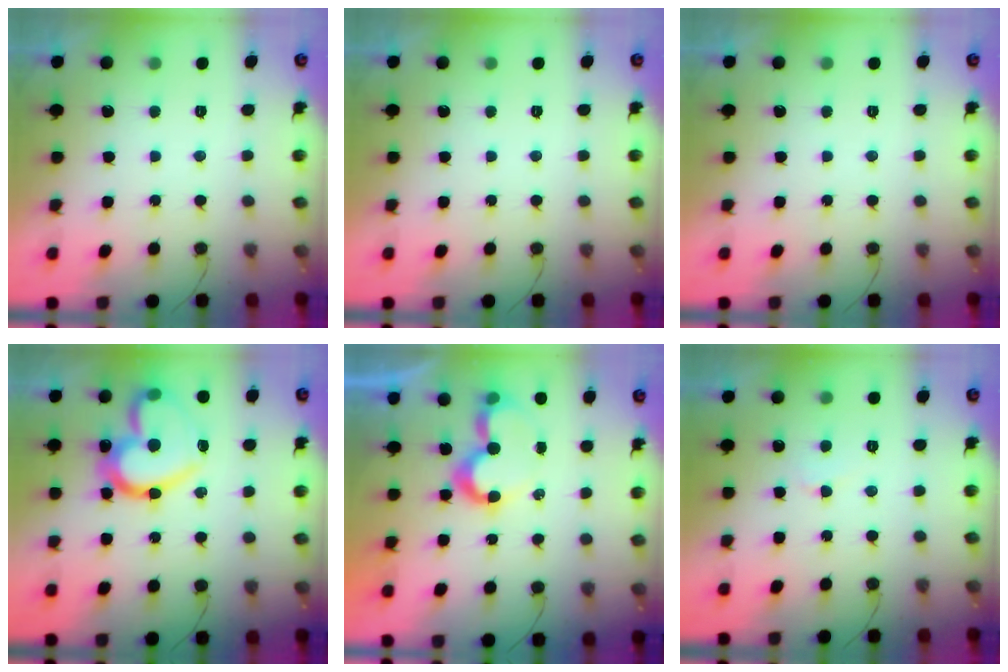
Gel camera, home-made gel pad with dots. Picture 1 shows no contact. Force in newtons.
{"total": 0.0}
{"total": 0.0}
{"total": 21.8, "press": 21.7, "slide": 2.4}
{"total": 9.4, "press": 9.3, "slide": 1.2}
{"total": 3.5, "press": 3.4, "slide": 0.4}